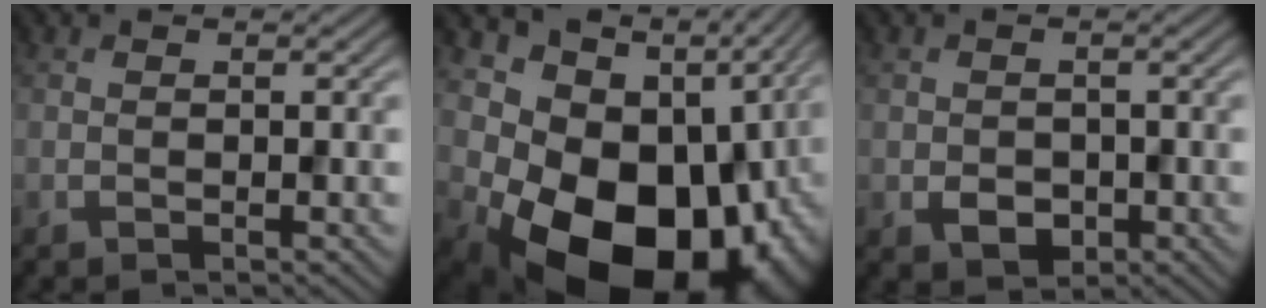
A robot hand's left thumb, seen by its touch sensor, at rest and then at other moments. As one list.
[{"total": 19.7, "force": [-3.0, 14.4, 13.1], "torque": [-0.212, -0.069, -0.004]}, {"total": 2.0, "force": [-0.6, 1.7, 0.8], "torque": [-0.027, -0.009, -0.011]}]